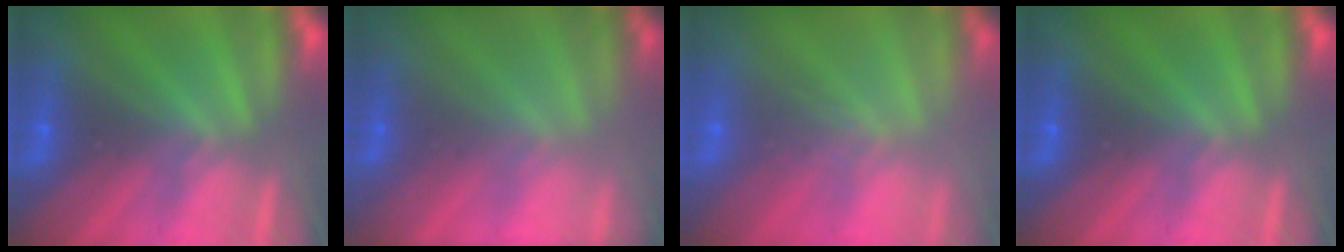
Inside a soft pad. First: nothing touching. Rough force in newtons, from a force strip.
{"total": 1.7}
{"total": 2.4}
{"total": 0.0}